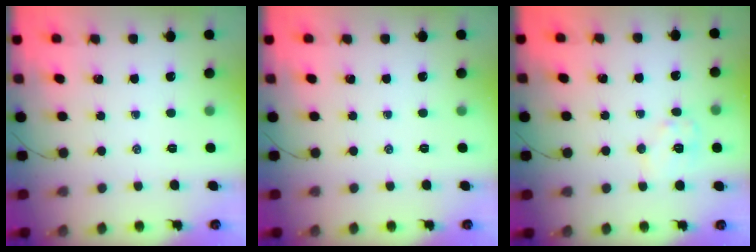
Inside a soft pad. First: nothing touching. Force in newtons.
{"total": 0.0}
{"total": 7.1, "press": 7.1, "slide": 0.5}